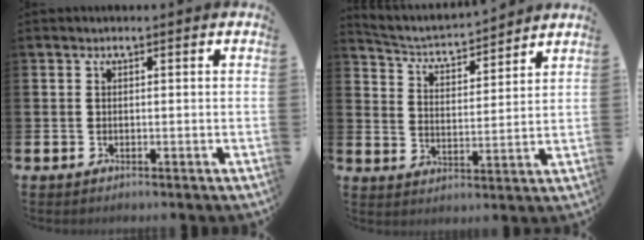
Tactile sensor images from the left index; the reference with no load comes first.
{"total": 3.8, "force": [3.6, 0.7, 0.7], "torque": [-0.039, -0.034, 0.056]}